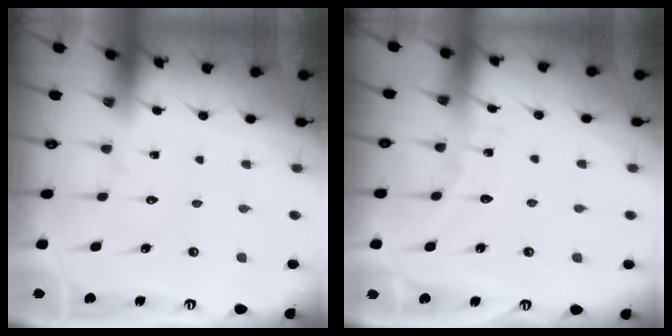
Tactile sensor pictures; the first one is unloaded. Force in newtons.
{"total": 4.7, "press": 4.6, "slide": 0.5}